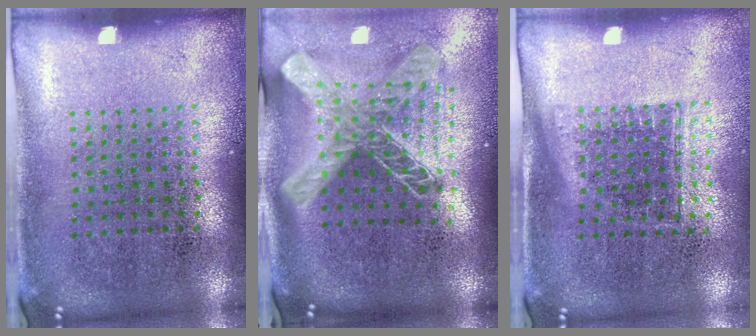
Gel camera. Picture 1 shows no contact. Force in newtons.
{"total": 2.6, "press": 1.9, "slide": 1.8}
{"total": 1.2, "press": 0.9, "slide": 0.7}